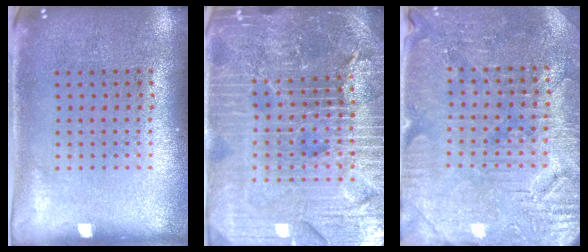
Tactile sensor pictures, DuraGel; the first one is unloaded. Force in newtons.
{"total": 5.9, "press": 5.3, "slide": 2.8}
{"total": 3.4, "press": 3.3, "slide": 0.4}